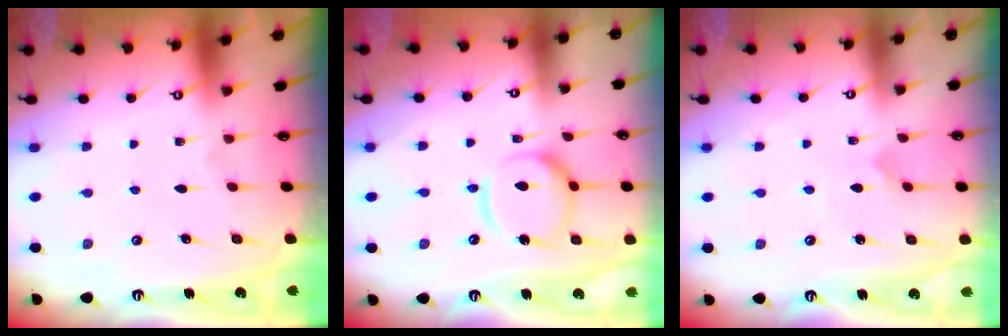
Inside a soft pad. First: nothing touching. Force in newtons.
{"total": 13.1, "press": 13.0, "slide": 1.3}
{"total": 2.7, "press": 2.7, "slide": 0.3}